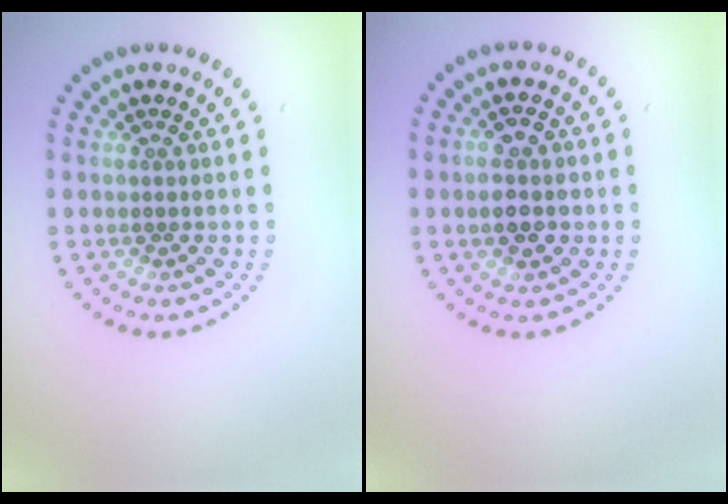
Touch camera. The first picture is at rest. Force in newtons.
{"total": 2.7, "press": 2.7, "slide": 0.1}